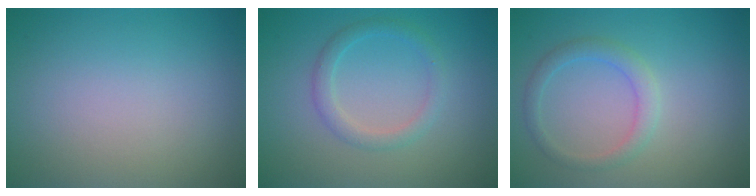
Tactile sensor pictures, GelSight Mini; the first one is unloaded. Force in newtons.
{"total": 2.0, "press": 2.0, "slide": 0.1}
{"total": 2.1, "press": 2.0, "slide": 0.3}